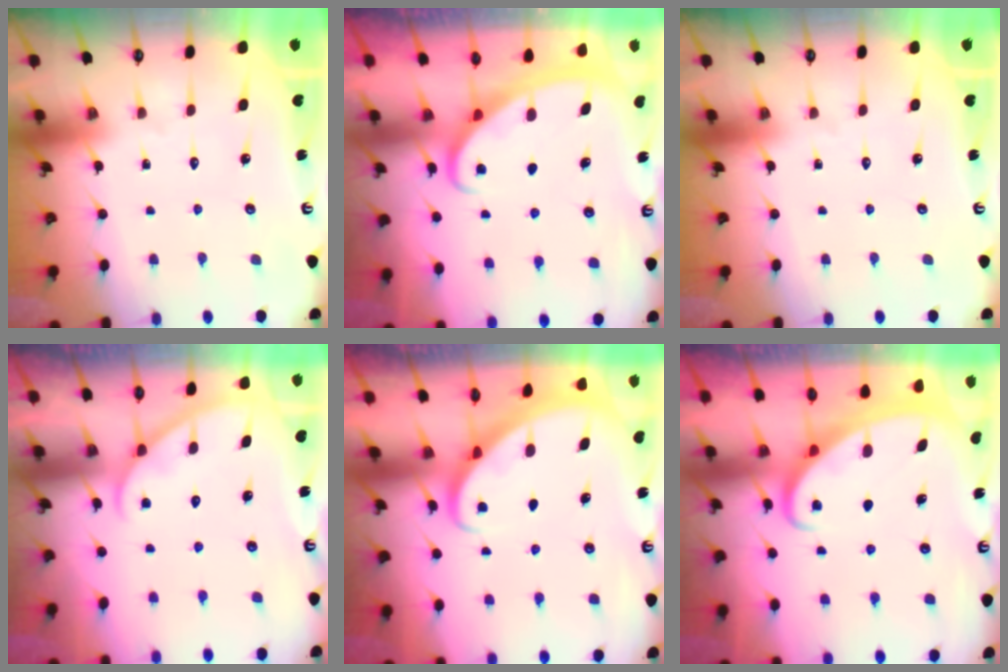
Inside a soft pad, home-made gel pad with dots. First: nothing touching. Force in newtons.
{"total": 2.8, "press": 2.8, "slide": 0.3}
{"total": 0.0}
{"total": 3.9, "press": 3.8, "slide": 0.3}
{"total": 2.6, "press": 2.6, "slide": 0.2}
{"total": 2.4, "press": 2.4, "slide": 0.4}